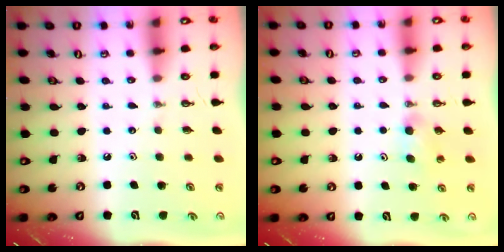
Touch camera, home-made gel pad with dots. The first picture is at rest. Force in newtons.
{"total": 7.9, "press": 2.0, "slide": 7.7}